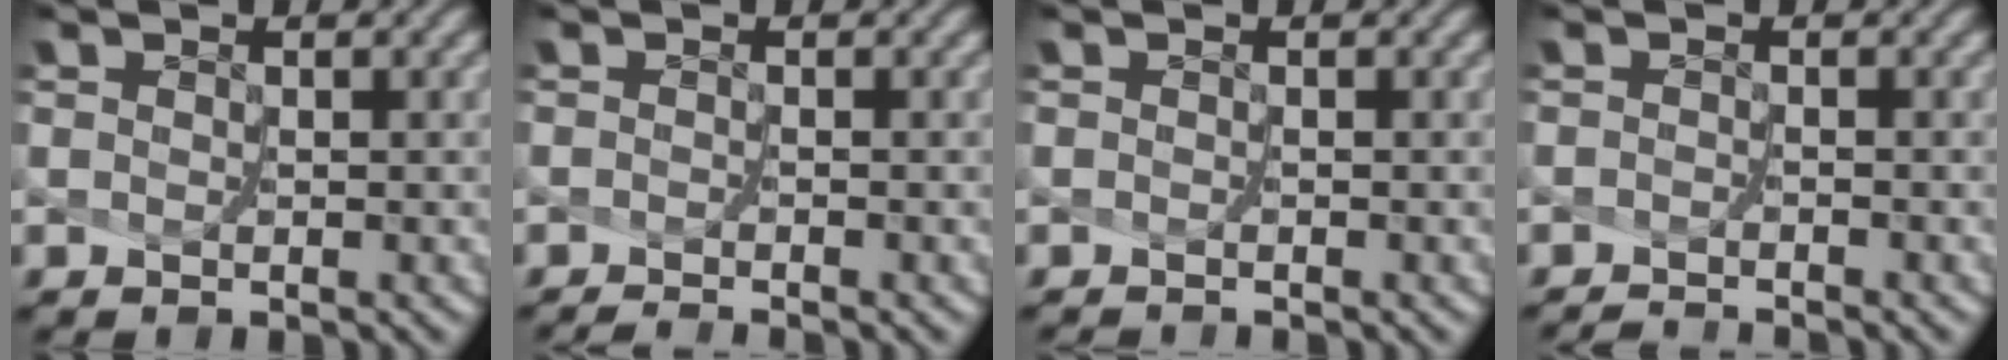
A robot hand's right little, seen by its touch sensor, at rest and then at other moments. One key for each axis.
{"total": 1.4, "fx": -1.3, "fy": -0.6, "fz": 0.1, "tx": -0.011, "ty": -0.010, "tz": -0.026}
{"total": 0.7, "fx": -0.5, "fy": -0.4, "fz": -0.3, "tx": -0.001, "ty": -0.005, "tz": -0.007}
{"total": 1.9, "fx": -1.7, "fy": -0.7, "fz": -0.3, "tx": -0.004, "ty": -0.011, "tz": -0.031}